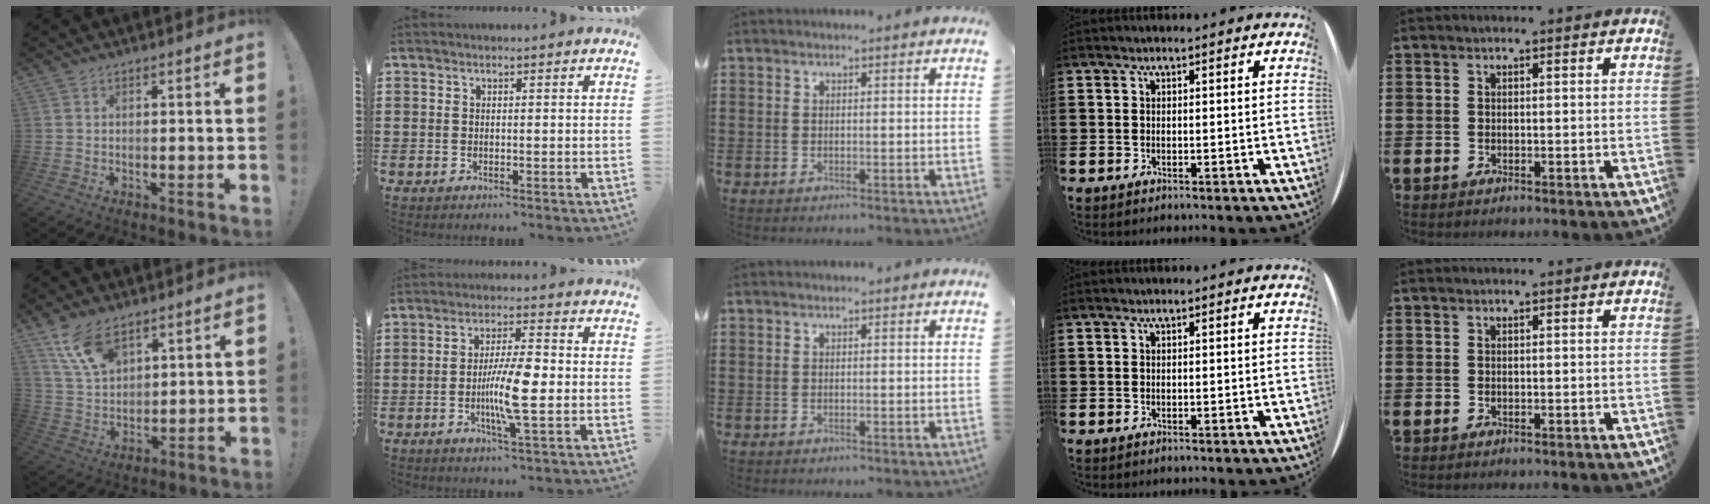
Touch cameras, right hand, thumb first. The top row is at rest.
{"thumb": {"total": 11.7, "force": [7.6, 6.0, 6.7], "torque": [-0.123, -0.032, 0.148]}, "index": {"total": 9.0, "force": [-1.5, 1.5, 8.8], "torque": [-0.169, -0.008, -0.032]}}